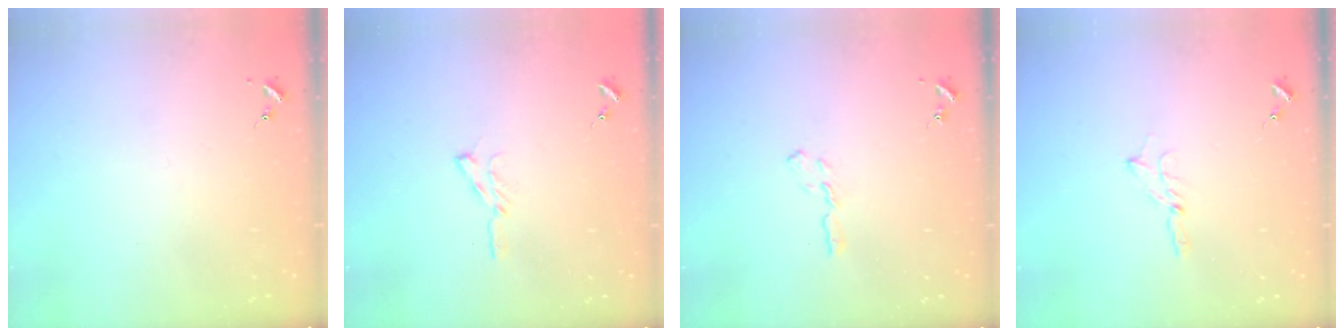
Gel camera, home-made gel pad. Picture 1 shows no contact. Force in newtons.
{"total": 5.8, "press": 5.8, "slide": 0.6}
{"total": 3.9, "press": 3.9, "slide": 0.4}
{"total": 2.0, "press": 2.0, "slide": 0.2}